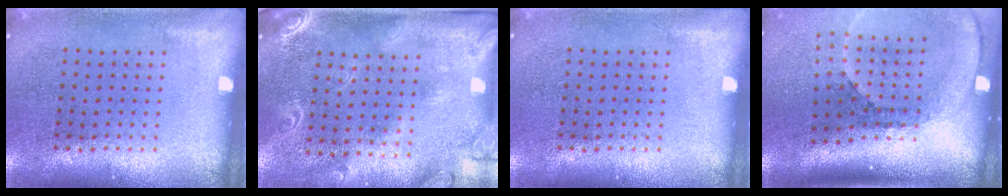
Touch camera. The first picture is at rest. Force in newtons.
{"total": 2.4, "press": 1.9, "slide": 1.4}
{"total": 0.0}
{"total": 2.7, "press": 1.8, "slide": 1.9}